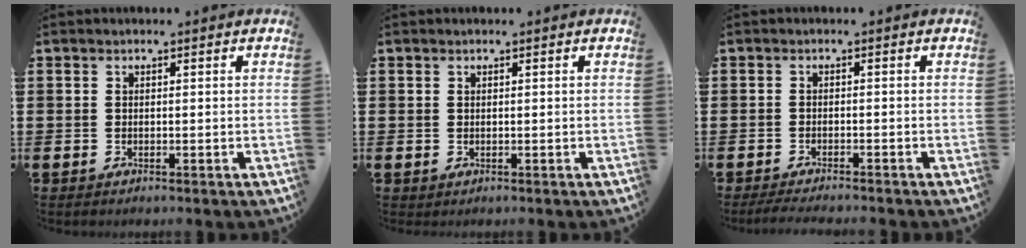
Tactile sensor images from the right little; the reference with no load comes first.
{"total": 0.0}
{"total": 2.0, "force": [-1.9, -0.1, 0.7], "torque": [-0.010, 0.005, -0.037]}